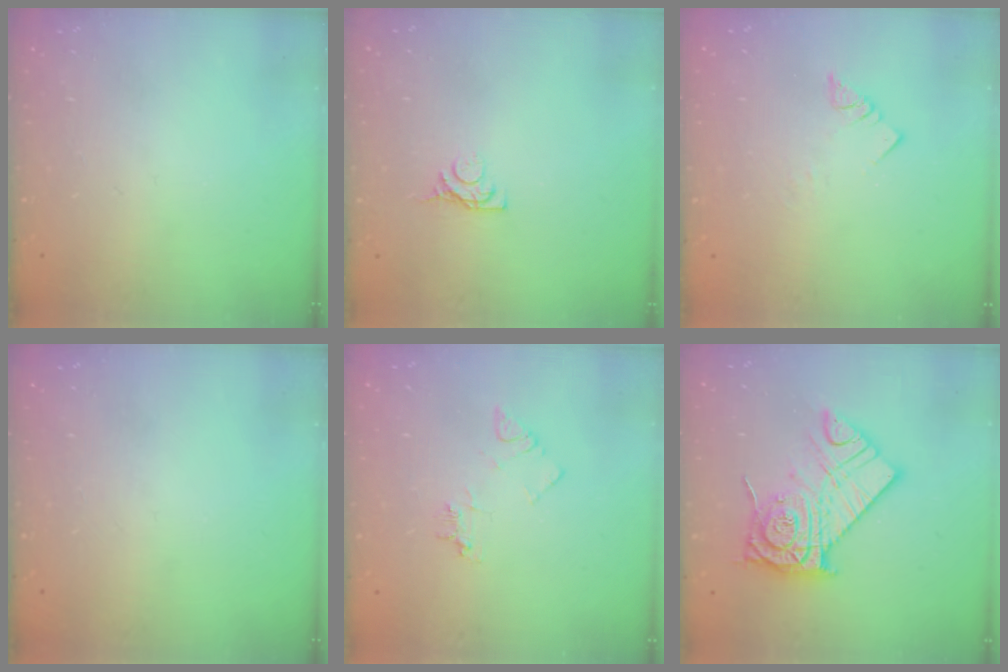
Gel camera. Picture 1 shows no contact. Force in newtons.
{"total": 4.6, "press": 4.6, "slide": 0.8}
{"total": 3.4, "press": 3.3, "slide": 0.4}
{"total": 0.0}
{"total": 5.6, "press": 5.5, "slide": 0.6}
{"total": 14.9, "press": 14.8, "slide": 1.1}